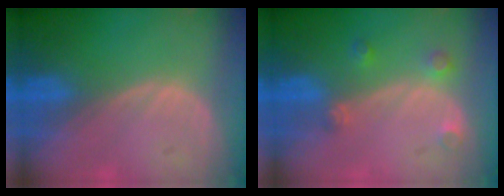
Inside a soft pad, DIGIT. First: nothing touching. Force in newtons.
{"total": 2.6, "press": 2.6, "slide": 0.5}